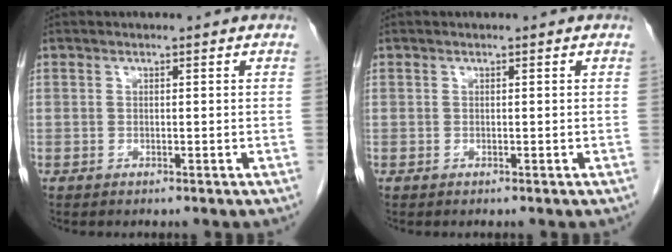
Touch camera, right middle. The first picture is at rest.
{"total": 0.0}